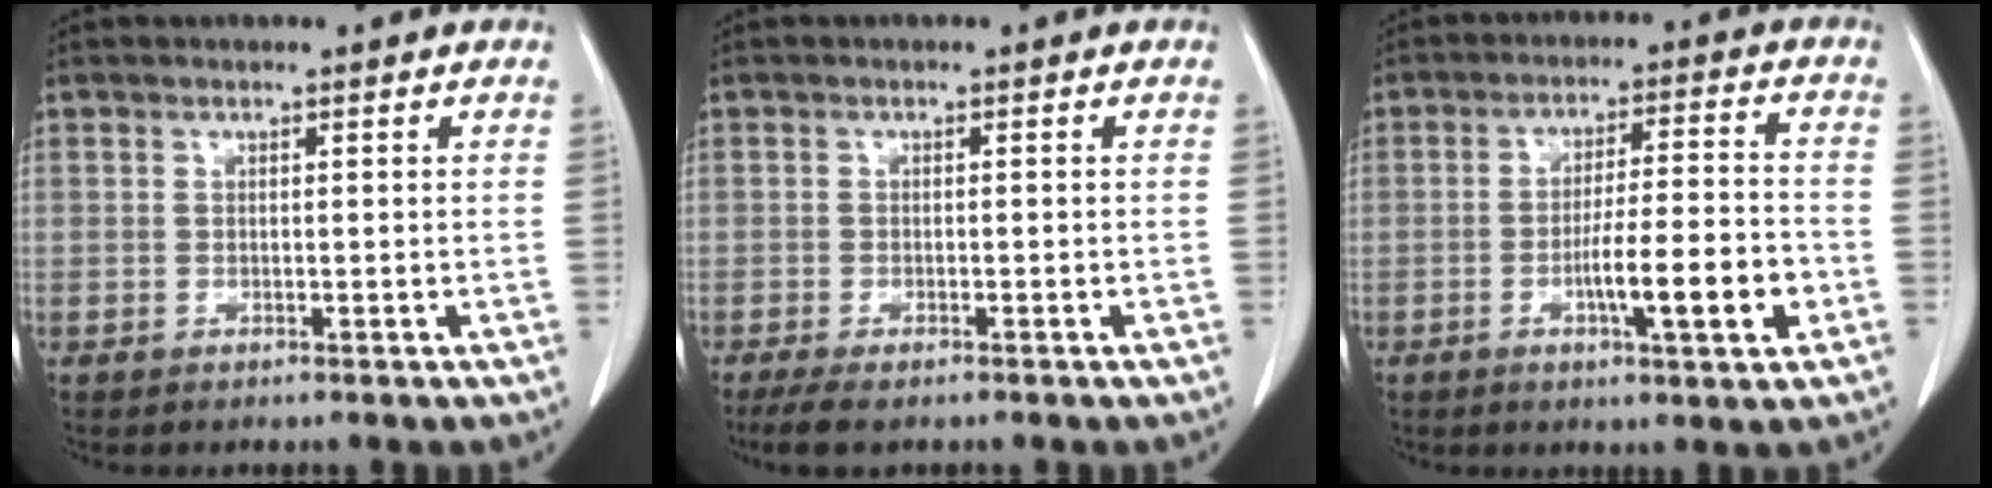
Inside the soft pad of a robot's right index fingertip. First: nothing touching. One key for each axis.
{"total": 4.4, "fx": -3.2, "fy": 1.2, "fz": 2.6, "tx": -0.050, "ty": -0.010, "tz": -0.054}
{"total": 10.3, "fx": -3.6, "fy": 0.9, "fz": 9.6, "tx": -0.154, "ty": 0.001, "tz": -0.057}